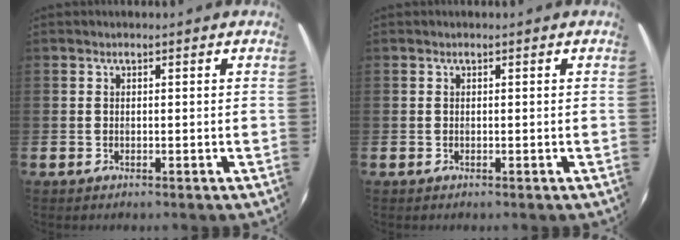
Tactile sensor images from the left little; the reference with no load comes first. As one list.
[{"total": 0.0}]